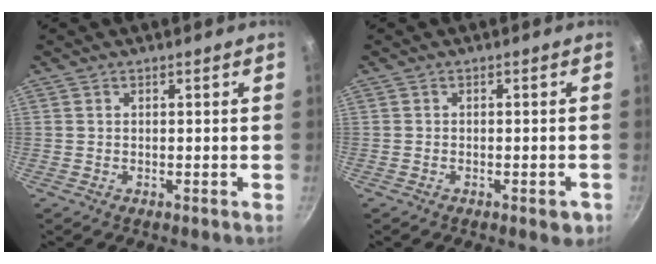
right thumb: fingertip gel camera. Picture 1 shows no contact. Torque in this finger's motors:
{"motor_torque": [-0.25, -0.01, -0.14, 0.09, 0.02]}